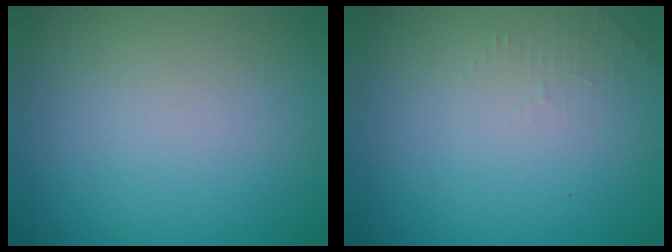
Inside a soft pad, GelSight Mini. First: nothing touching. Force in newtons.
{"total": 1.0, "press": 0.9, "slide": 0.3}